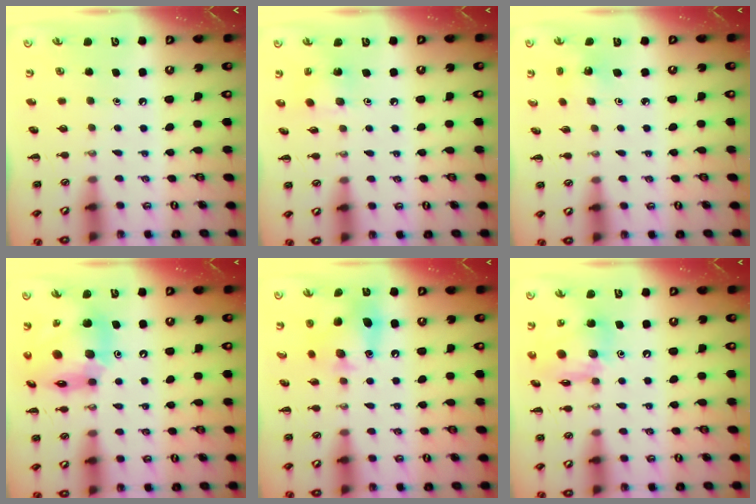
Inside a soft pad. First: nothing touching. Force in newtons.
{"total": 3.8, "press": 3.6, "slide": 1.1}
{"total": 2.3, "press": 2.2, "slide": 0.7}
{"total": 16.4, "press": 15.8, "slide": 4.5}
{"total": 12.1, "press": 12.0, "slide": 1.6}
{"total": 14.6, "press": 14.5, "slide": 2.0}